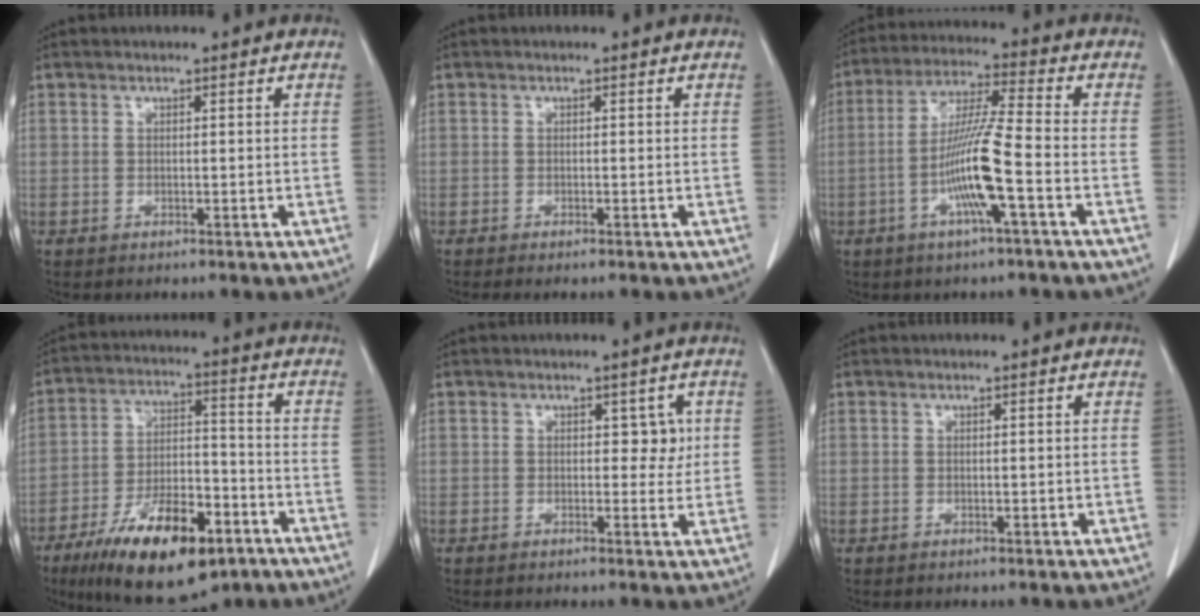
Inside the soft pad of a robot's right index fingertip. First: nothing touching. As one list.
[{"total": 1.2, "force": [-1.0, 0.0, 0.7], "torque": [-0.010, -0.003, -0.013]}, {"total": 10.7, "force": [-3.3, -0.3, 10.2], "torque": [-0.201, -0.002, -0.067]}, {"total": 17.5, "force": [-10.1, 6.5, 12.7], "torque": [-0.221, -0.007, -0.164]}, {"total": 2.8, "force": [0.6, 1.8, 2.0], "torque": [-0.014, 0.005, 0.007]}, {"total": 0.7, "force": [0.0, 0.5, 0.5], "torque": [-0.007, -0.001, 0.003]}]